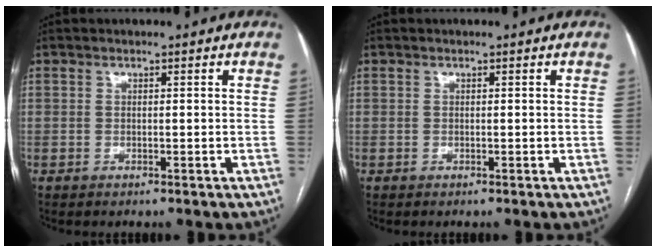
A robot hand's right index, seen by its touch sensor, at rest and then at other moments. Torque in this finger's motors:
{"motor_torque": [0.00, 0.00, 0.00, 0.00]}